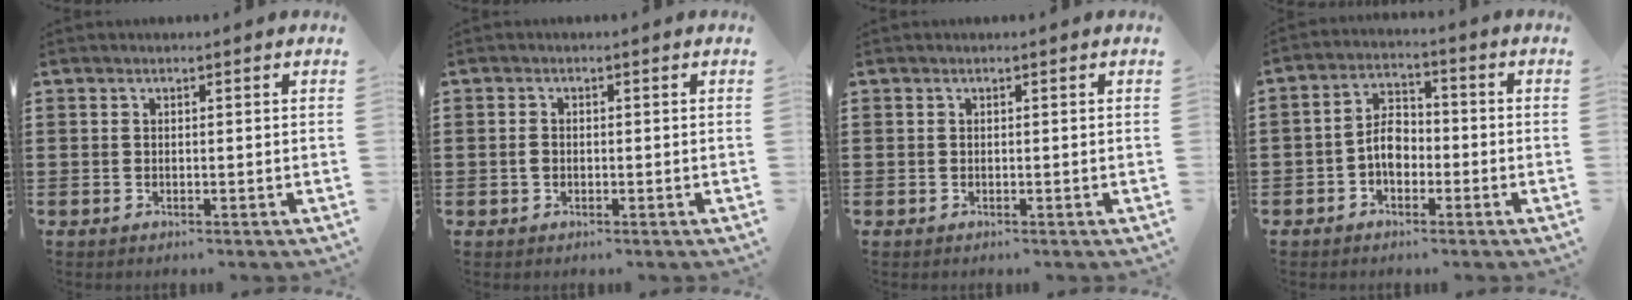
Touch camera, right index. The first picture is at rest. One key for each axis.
{"total": 0.8, "fx": -0.2, "fy": 0.3, "fz": 0.7, "tx": -0.012, "ty": 0.002, "tz": -0.002}
{"total": 0.0}
{"total": 4.7, "fx": -1.4, "fy": 3.0, "fz": 3.4, "tx": -0.073, "ty": 0.004, "tz": -0.028}